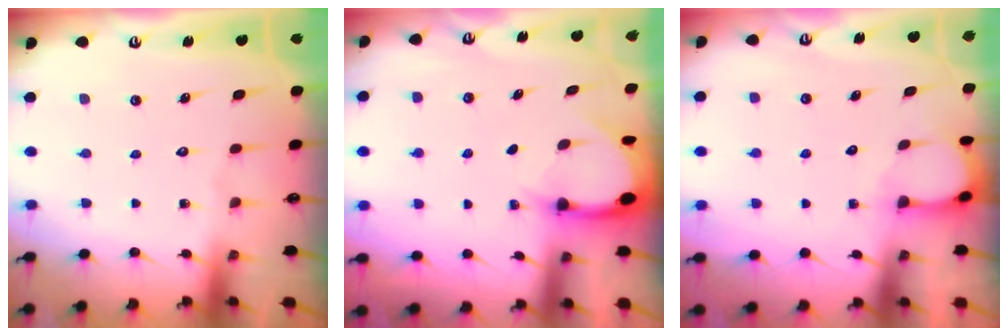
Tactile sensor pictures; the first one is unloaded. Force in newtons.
{"total": 3.6, "press": 3.6, "slide": 0.2}
{"total": 2.3, "press": 2.3, "slide": 0.3}